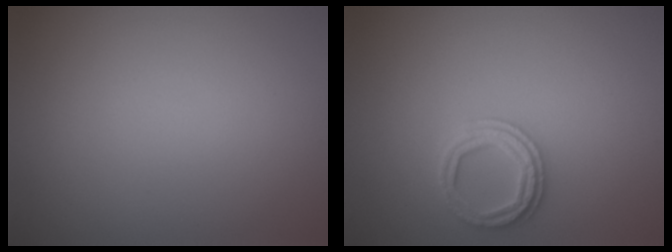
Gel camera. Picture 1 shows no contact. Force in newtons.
{"total": 2.4, "press": 2.4, "slide": 0.1}